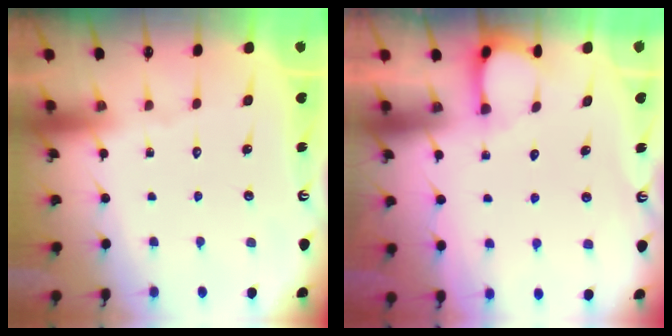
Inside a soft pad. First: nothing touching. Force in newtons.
{"total": 2.1, "press": 2.1, "slide": 0.3}